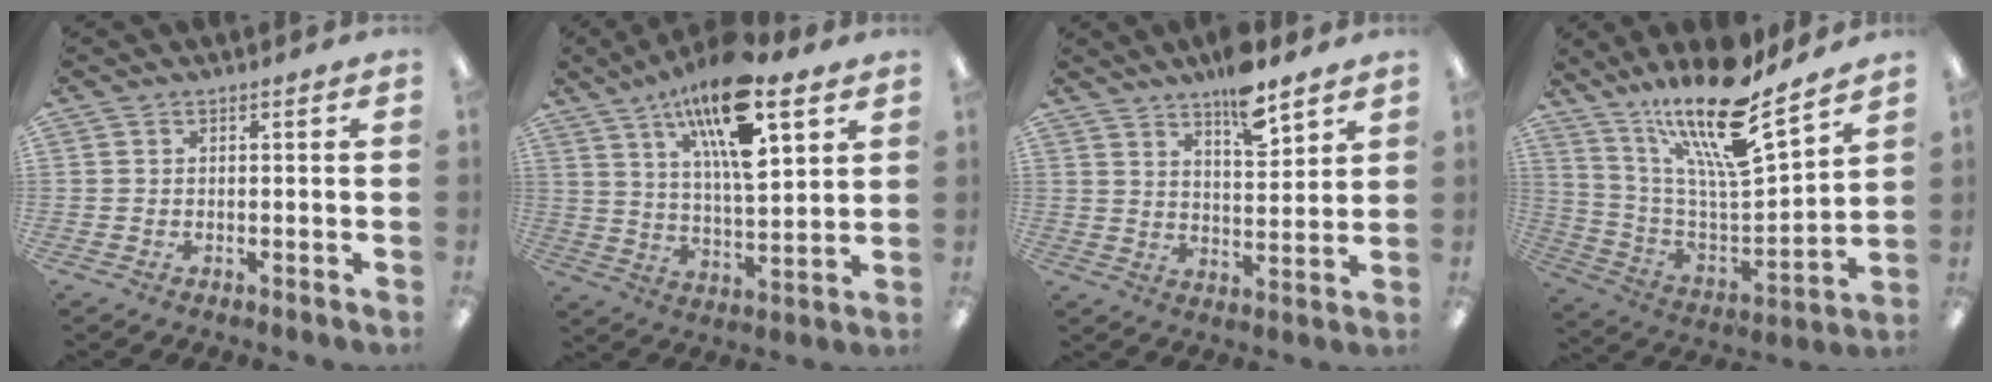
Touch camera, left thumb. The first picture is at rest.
{"total": 18.8, "force": [10.8, 6.1, 14.1], "torque": [-0.238, -0.047, 0.174]}
{"total": 9.6, "force": [7.6, 2.6, 5.2], "torque": [-0.074, -0.050, 0.129]}
{"total": 21.1, "force": [15.2, 5.2, 13.6], "torque": [-0.241, -0.099, 0.256]}